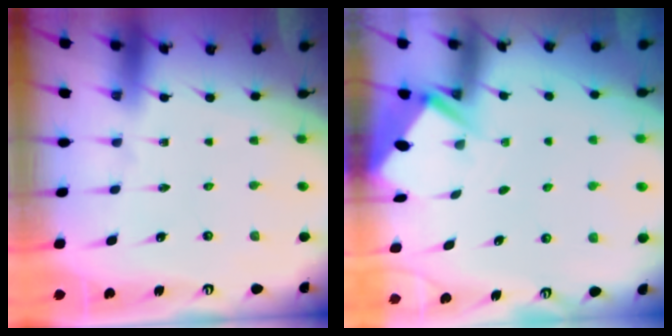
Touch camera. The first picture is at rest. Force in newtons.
{"total": 2.8, "press": 2.8, "slide": 0.4}